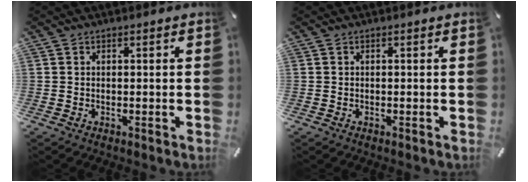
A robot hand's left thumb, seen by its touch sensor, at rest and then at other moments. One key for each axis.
{"total": 0.0}